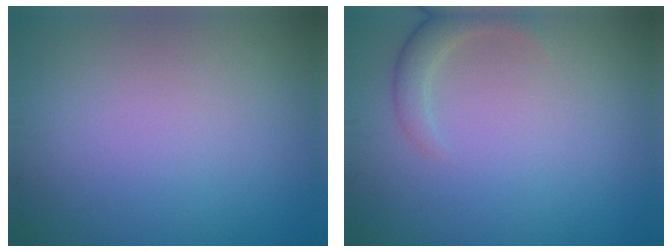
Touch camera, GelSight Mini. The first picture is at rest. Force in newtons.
{"total": 2.2, "press": 2.2, "slide": 0.2}